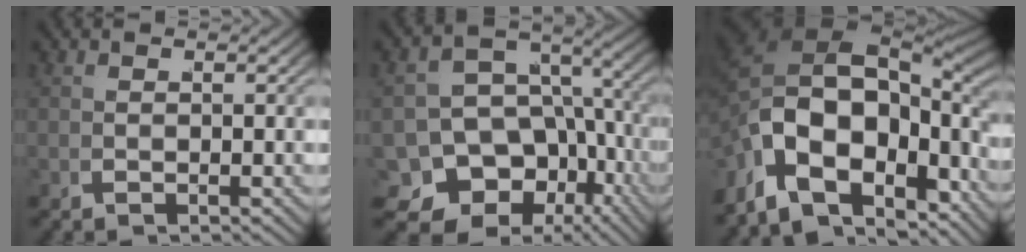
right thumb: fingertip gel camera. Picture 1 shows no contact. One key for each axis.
{"total": 14.9, "fx": -5.2, "fy": 11.0, "fz": 8.6, "tx": -0.159, "ty": -0.063, "tz": -0.070}
{"total": 19.7, "fx": -1.9, "fy": 12.7, "fz": 14.9, "tx": -0.275, "ty": -0.032, "tz": -0.021}